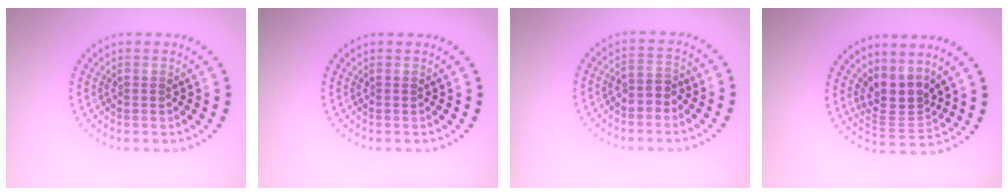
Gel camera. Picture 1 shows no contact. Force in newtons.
{"total": 0.0}
{"total": 1.7, "press": 1.5, "slide": 0.7}
{"total": 3.2, "press": 2.4, "slide": 2.2}